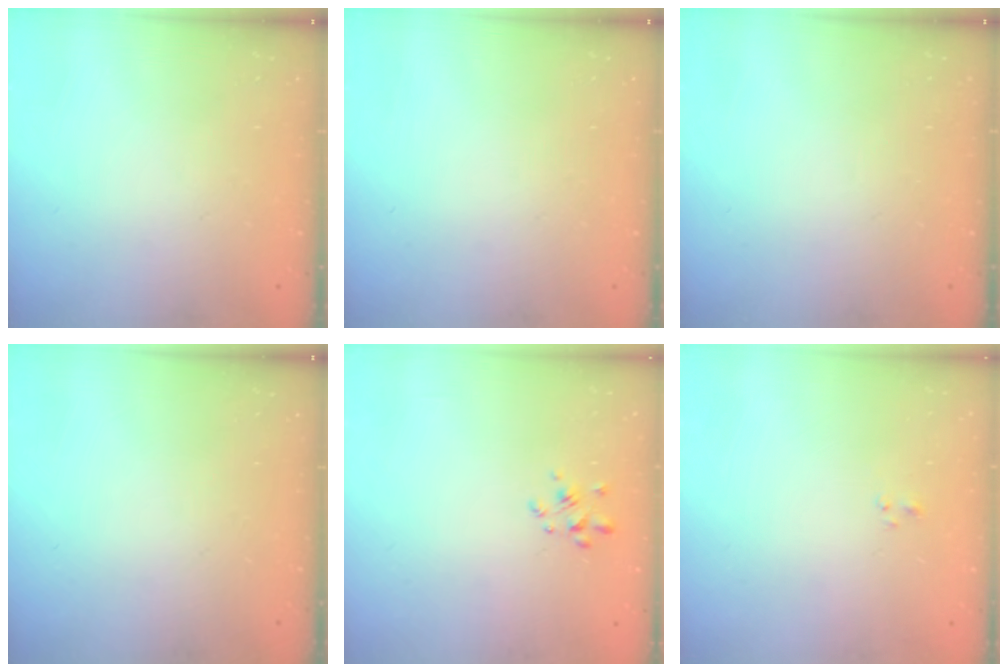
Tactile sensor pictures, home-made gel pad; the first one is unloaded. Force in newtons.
{"total": 0.0}
{"total": 0.0}
{"total": 0.0}
{"total": 2.3, "press": 2.1, "slide": 0.8}
{"total": 1.2, "press": 1.0, "slide": 0.6}